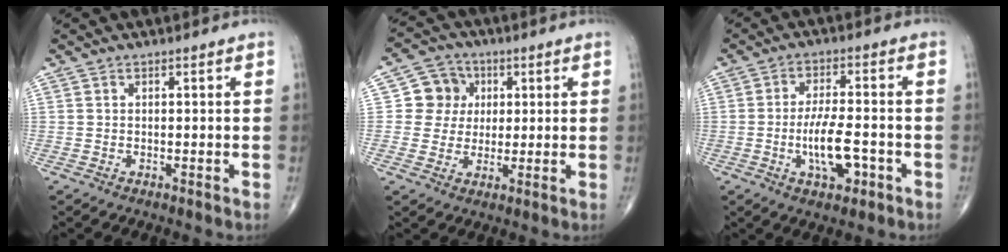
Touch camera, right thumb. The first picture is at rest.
{"total": 7.5, "force": [1.4, 7.2, 1.8], "torque": [0.013, 0.007, 0.016]}
{"total": 8.5, "force": [-2.6, 3.3, 7.4], "torque": [-0.129, 0.011, -0.043]}